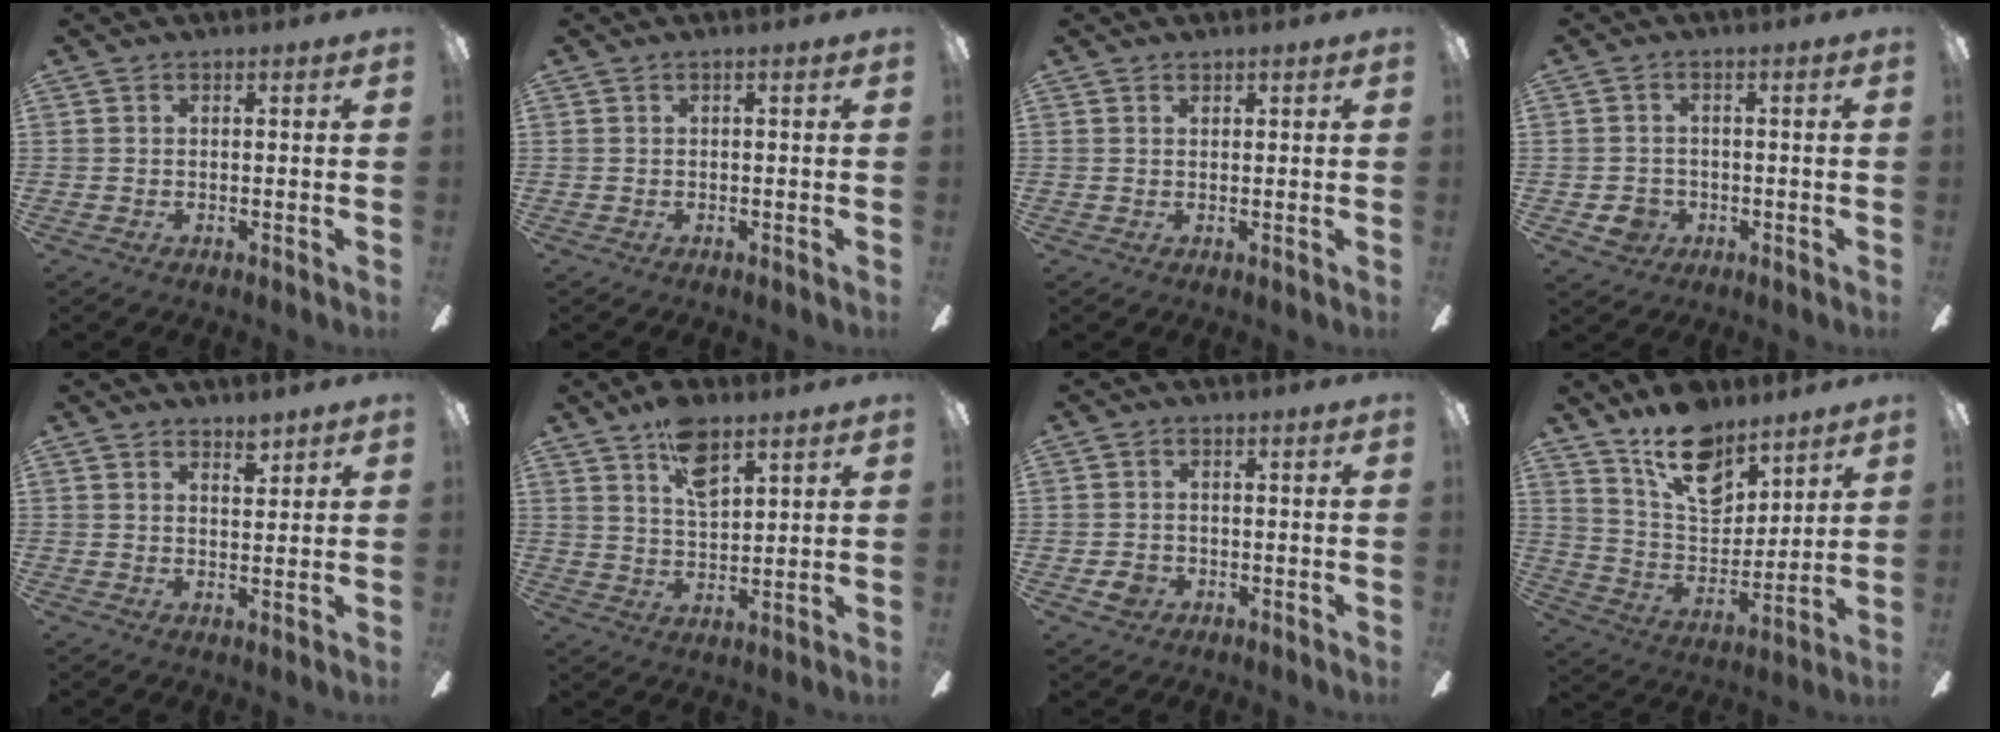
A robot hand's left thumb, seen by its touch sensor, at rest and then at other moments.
{"total": 0.0}
{"total": 0.9, "force": [0.7, 0.5, 0.2], "torque": [0.003, -0.003, 0.013]}
{"total": 4.6, "force": [-1.5, 4.1, 1.4], "torque": [-0.040, 0.009, -0.027]}
{"total": 3.6, "force": [3.1, 1.3, 1.3], "torque": [-0.007, -0.017, 0.052]}
{"total": 7.0, "force": [4.2, 3.2, 4.6], "torque": [-0.067, -0.013, 0.070]}
{"total": 3.3, "force": [-1.1, 2.8, 1.3], "torque": [-0.026, 0.005, -0.020]}
{"total": 17.0, "force": [11.8, 9.0, 8.2], "torque": [-0.132, -0.071, 0.216]}